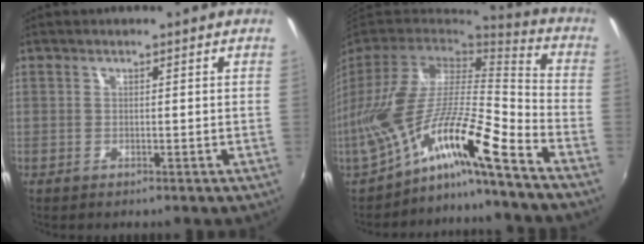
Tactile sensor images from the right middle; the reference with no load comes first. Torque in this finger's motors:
{"motor_torque": [1.89, -0.24, 1.05, 0.21]}